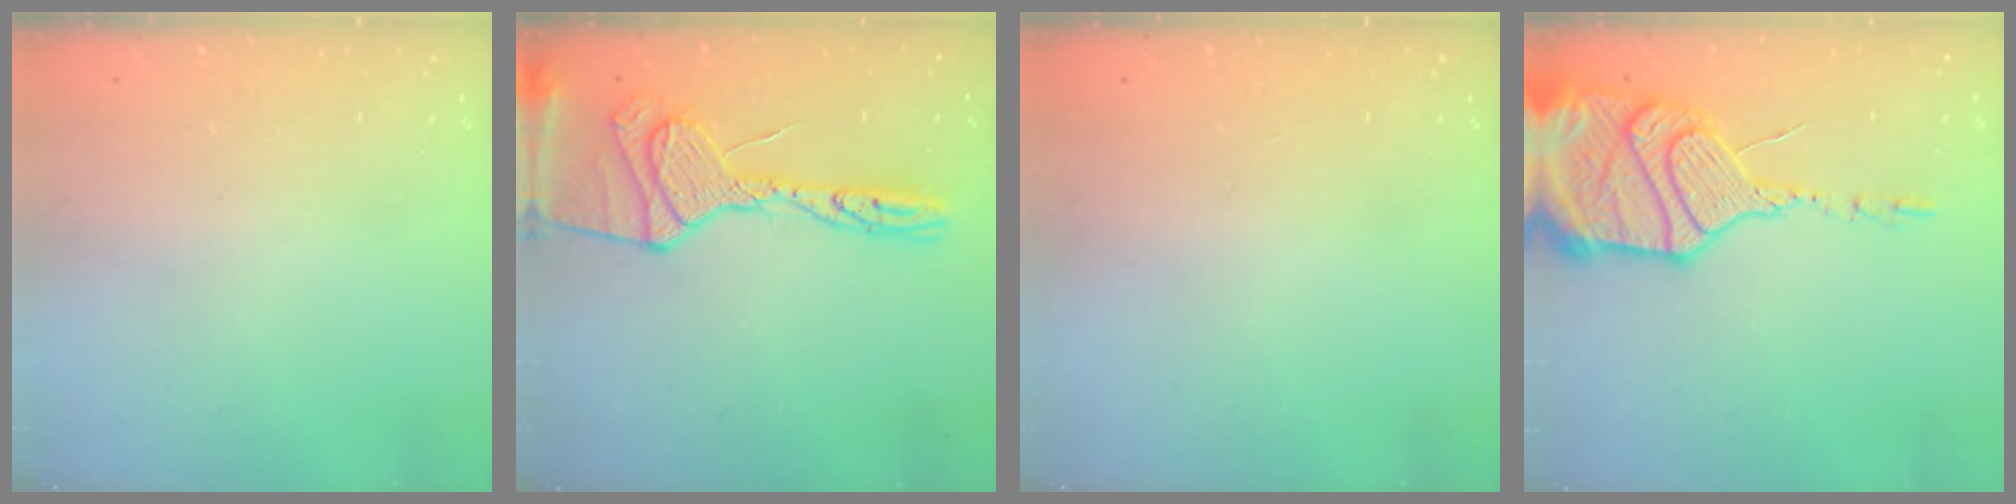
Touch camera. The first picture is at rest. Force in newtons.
{"total": 18.9, "press": 18.8, "slide": 1.9}
{"total": 0.0}
{"total": 20.3, "press": 20.1, "slide": 2.1}